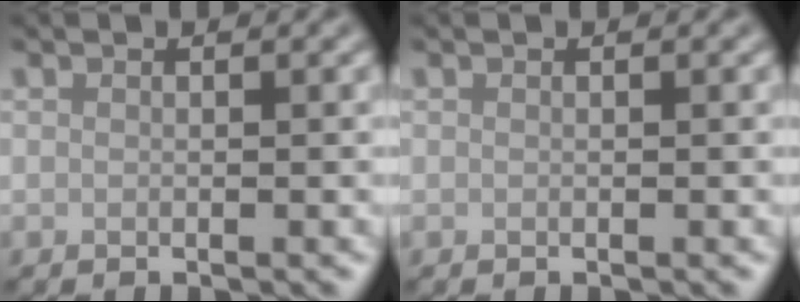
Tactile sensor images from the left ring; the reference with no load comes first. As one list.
[{"total": 0.0}]